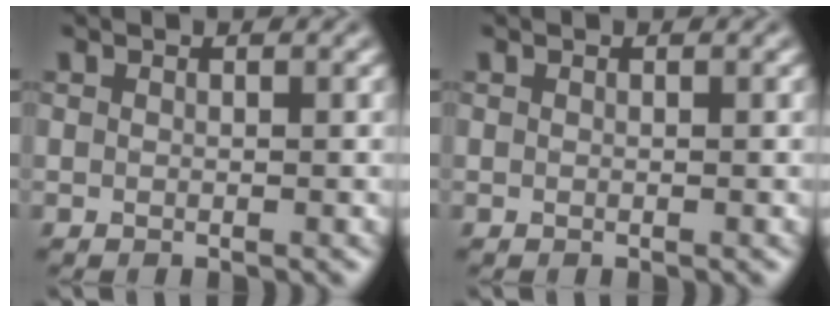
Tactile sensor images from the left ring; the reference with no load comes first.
{"total": 0.0}